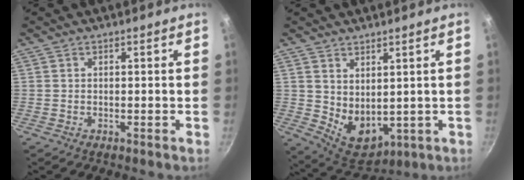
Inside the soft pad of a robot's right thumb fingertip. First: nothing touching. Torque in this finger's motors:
{"motor_torque": [-0.45, 0.43, 0.66, 0.58, 0.21]}